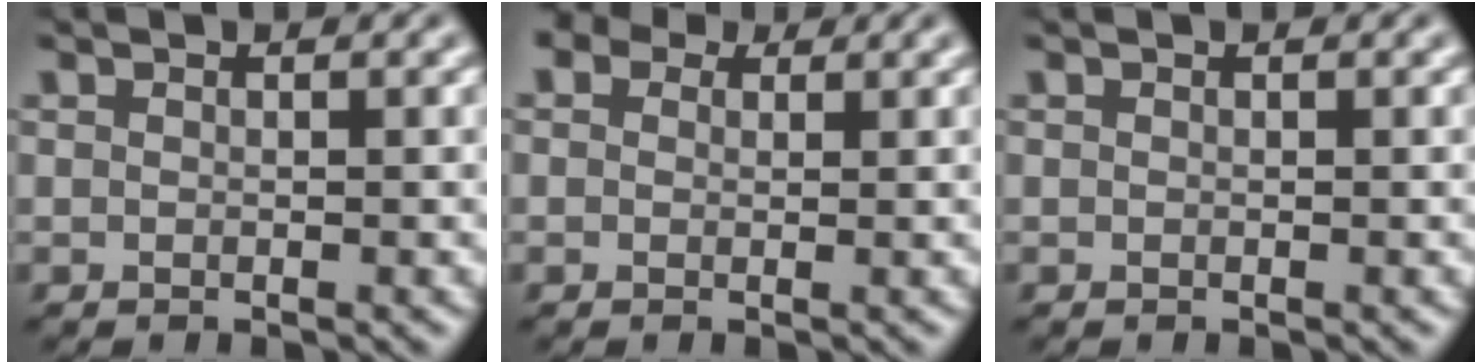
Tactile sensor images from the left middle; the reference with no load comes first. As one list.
[{"total": 2.4, "force": [1.4, 1.5, 1.2], "torque": [-0.022, -0.005, 0.002]}, {"total": 0.0}]